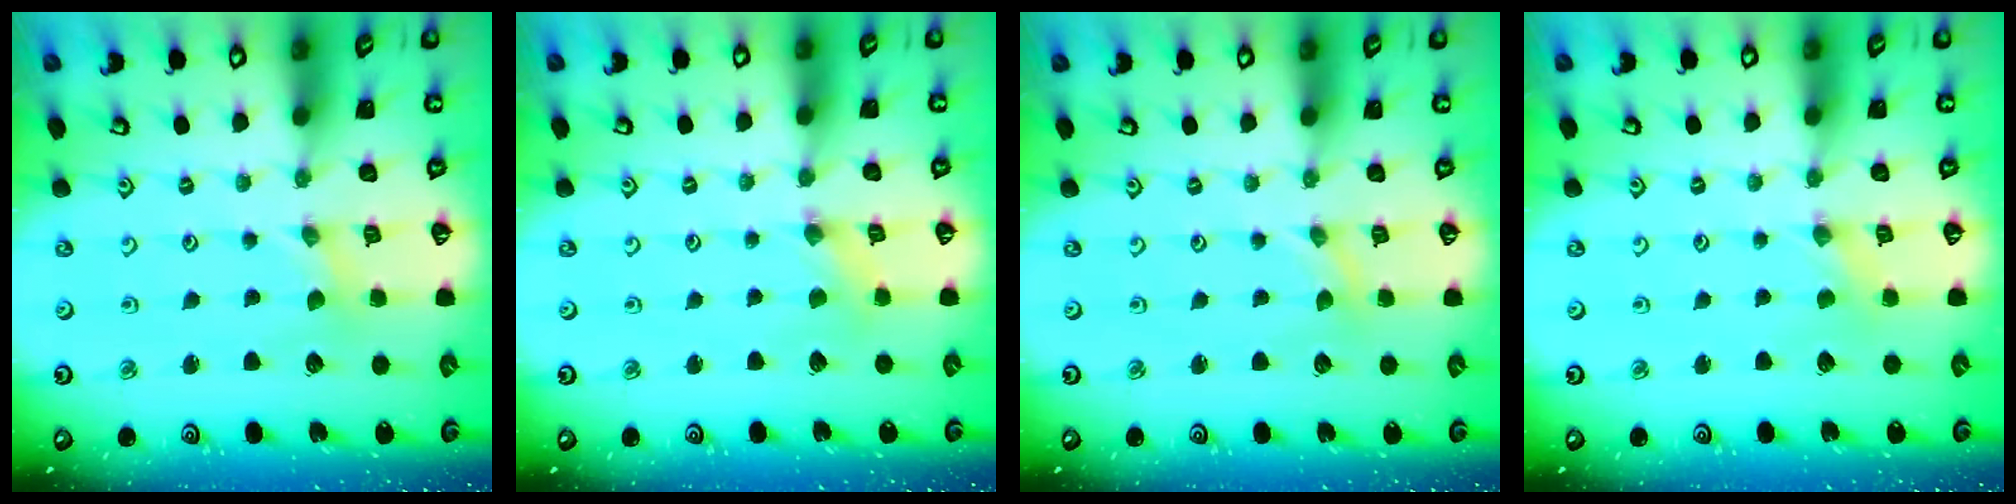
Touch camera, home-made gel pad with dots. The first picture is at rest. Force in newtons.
{"total": 0.8, "press": 0.7, "slide": 0.3}
{"total": 0.0}
{"total": 0.0}